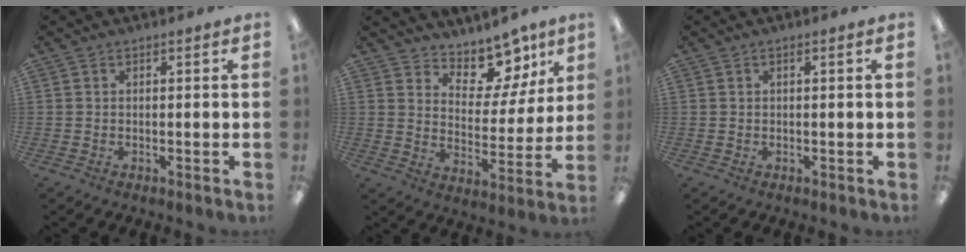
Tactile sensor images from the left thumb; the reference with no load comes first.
{"total": 10.8, "force": [9.0, 4.9, 3.2], "torque": [-0.050, -0.077, 0.162]}
{"total": 1.1, "force": [0.2, 0.1, 1.1], "torque": [-0.018, 0.000, 0.003]}